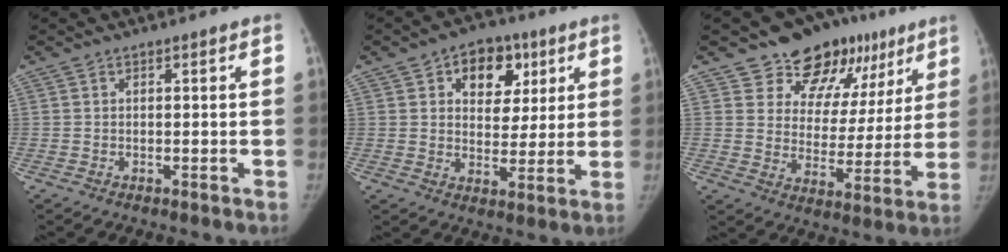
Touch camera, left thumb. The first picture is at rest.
{"total": 11.3, "force": [4.8, 8.2, 6.1], "torque": [-0.036, -0.014, 0.069]}
{"total": 16.6, "force": [11.0, 10.6, 6.6], "torque": [-0.027, -0.047, 0.152]}